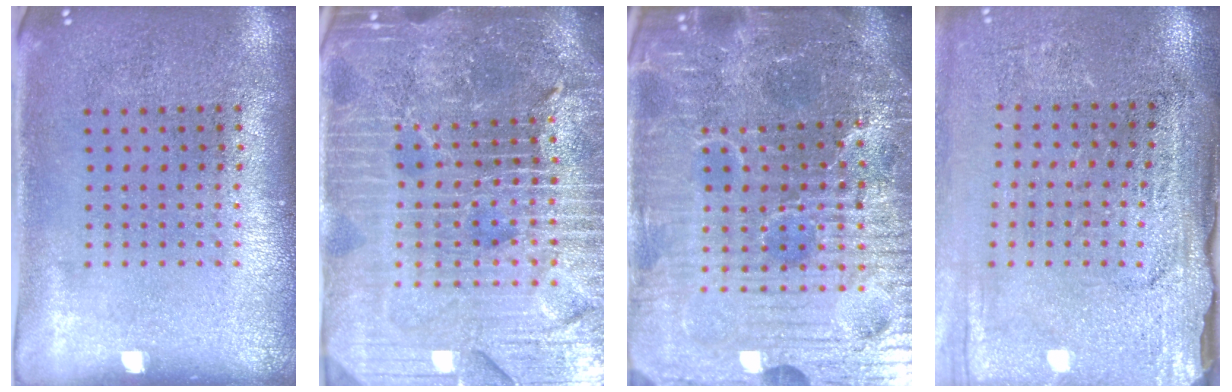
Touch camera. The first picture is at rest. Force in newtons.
{"total": 6.5, "press": 5.7, "slide": 3.1}
{"total": 7.2, "press": 6.5, "slide": 3.2}
{"total": 3.4, "press": 3.1, "slide": 1.3}